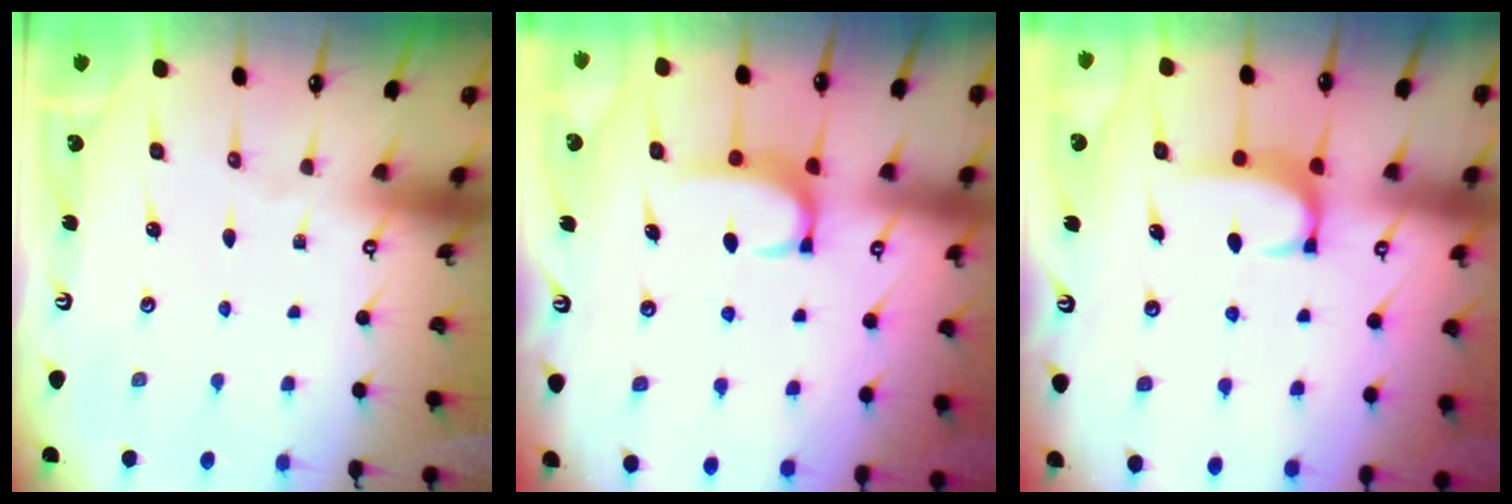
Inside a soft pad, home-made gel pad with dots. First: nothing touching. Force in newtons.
{"total": 2.8, "press": 2.7, "slide": 0.4}
{"total": 1.8, "press": 1.7, "slide": 0.5}